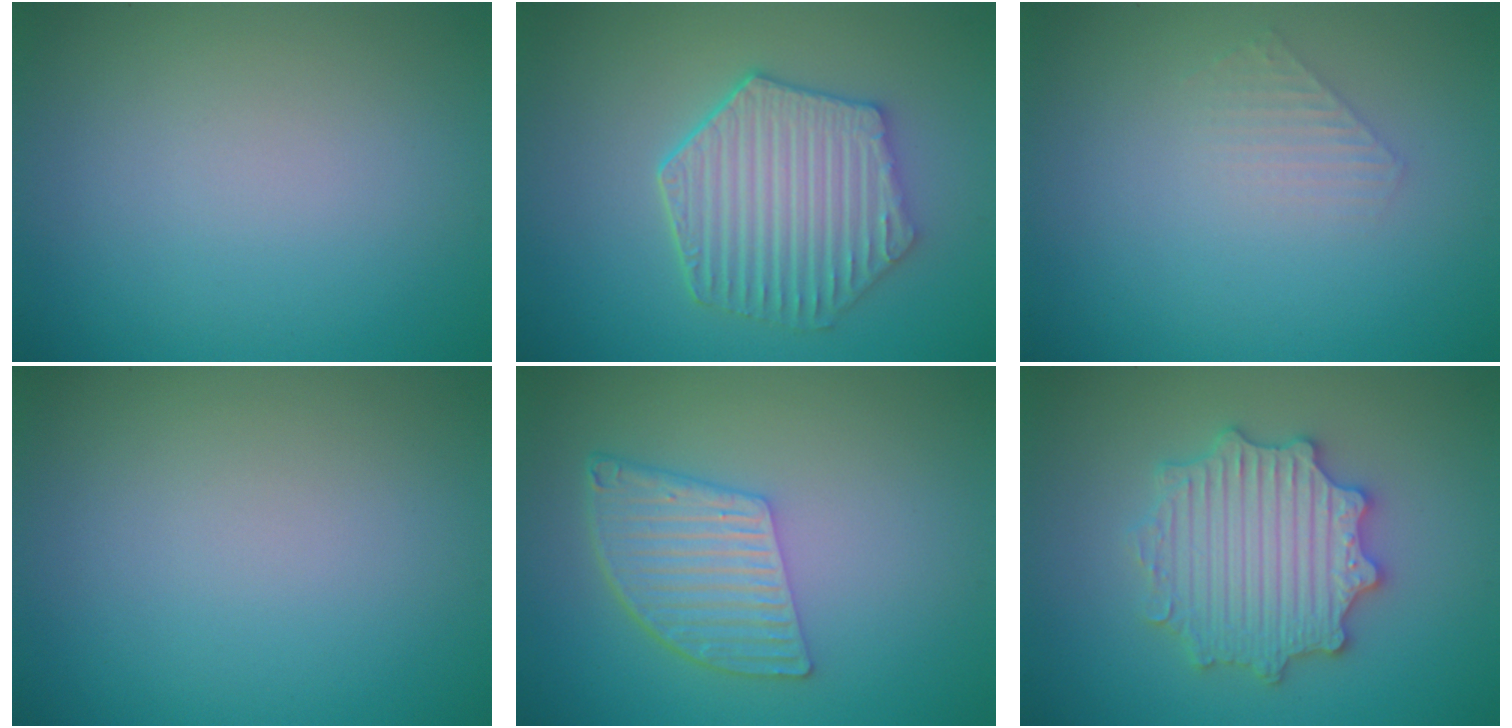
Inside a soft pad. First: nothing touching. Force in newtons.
{"total": 6.3, "press": 5.1, "slide": 3.8}
{"total": 1.3, "press": 1.3, "slide": 0.2}
{"total": 0.0}
{"total": 5.2, "press": 3.8, "slide": 3.6}
{"total": 5.6, "press": 5.6, "slide": 1.0}